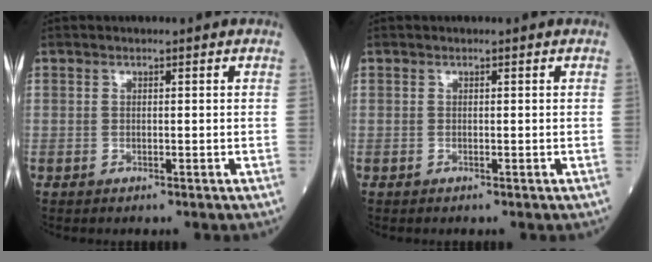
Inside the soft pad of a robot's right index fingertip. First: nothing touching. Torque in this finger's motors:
{"motor_torque": [0.00, 0.00, 0.00, -0.01]}